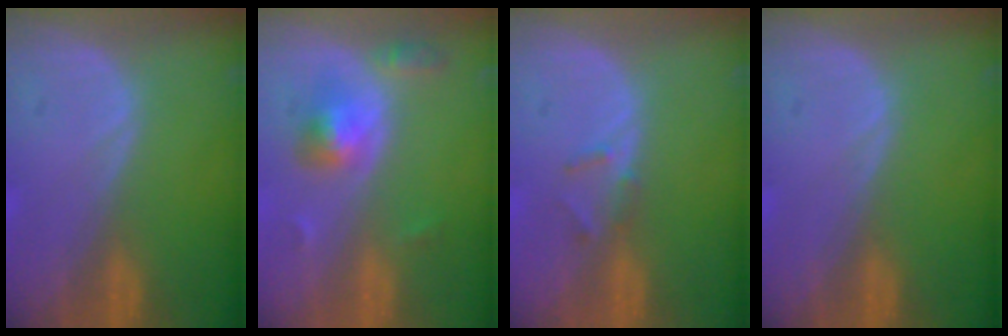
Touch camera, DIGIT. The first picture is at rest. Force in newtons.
{"total": 5.1, "press": 5.0, "slide": 1.1}
{"total": 1.9, "press": 1.7, "slide": 0.9}
{"total": 0.0}